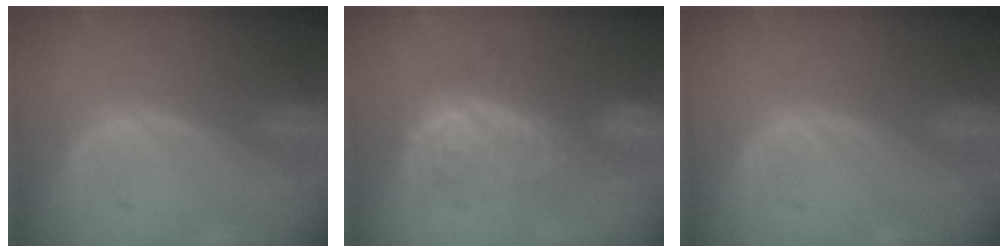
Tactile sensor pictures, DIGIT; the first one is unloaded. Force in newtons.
{"total": 7.6, "press": 7.3, "slide": 2.1}
{"total": 0.0}